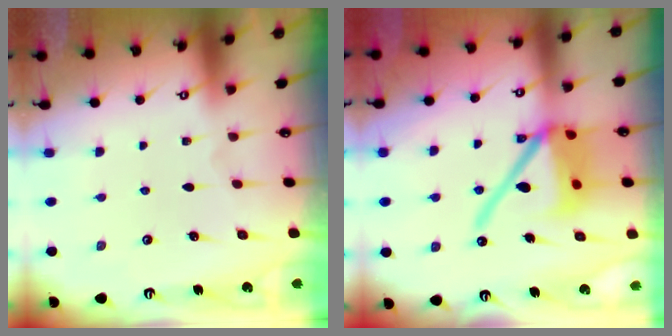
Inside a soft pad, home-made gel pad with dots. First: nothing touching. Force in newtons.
{"total": 16.0, "press": 15.7, "slide": 2.6}